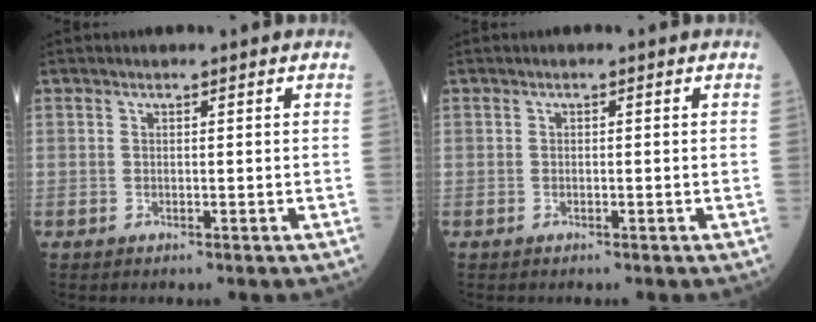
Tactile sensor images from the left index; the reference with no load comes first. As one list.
[{"total": 0.0}]